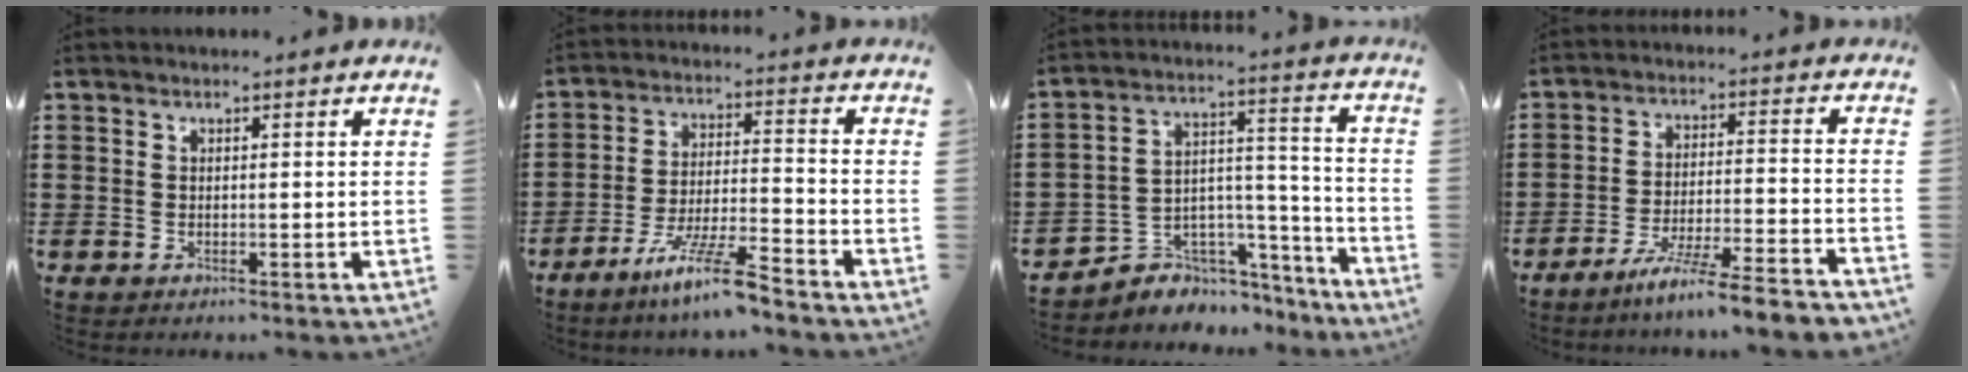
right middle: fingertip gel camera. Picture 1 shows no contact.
{"total": 9.0, "force": [-7.1, 0.0, 5.5], "torque": [-0.112, -0.008, -0.136]}
{"total": 4.9, "force": [-4.1, 2.7, 0.4], "torque": [-0.016, 0.002, -0.081]}
{"total": 7.7, "force": [-6.7, -1.1, 3.6], "torque": [-0.074, -0.016, -0.130]}